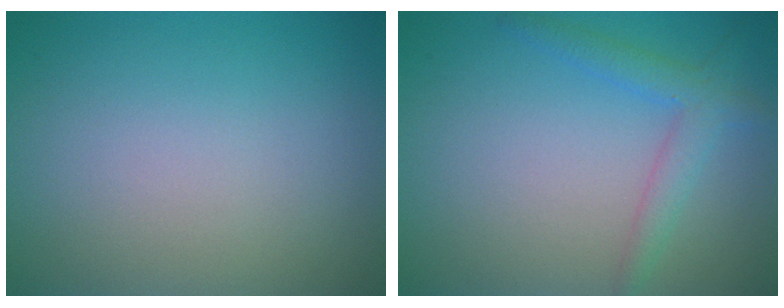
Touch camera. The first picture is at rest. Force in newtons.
{"total": 2.7, "press": 2.7, "slide": 0.1}